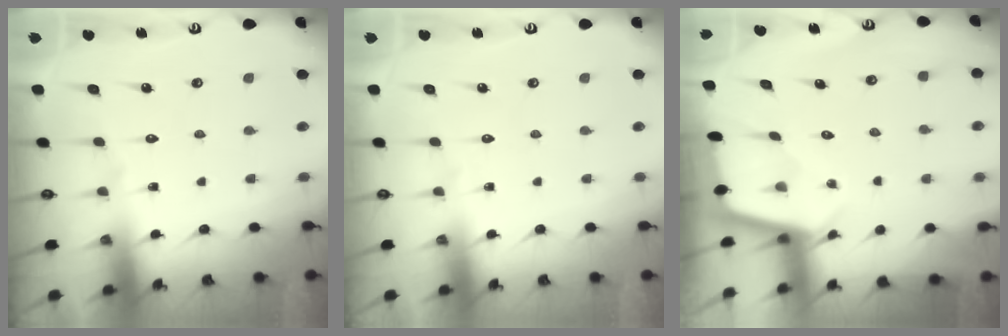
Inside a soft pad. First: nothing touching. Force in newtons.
{"total": 0.0}
{"total": 2.0, "press": 2.0, "slide": 0.2}